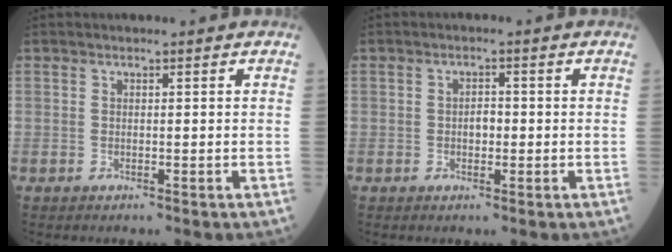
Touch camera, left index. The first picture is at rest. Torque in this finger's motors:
{"motor_torque": [0.30, -0.19, 0.01, 0.02]}